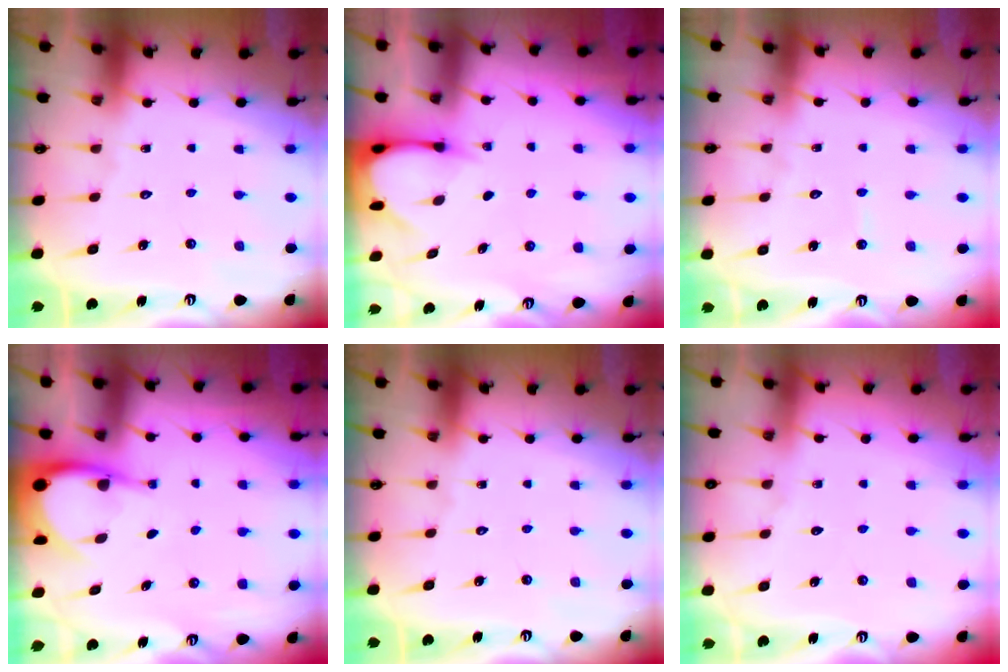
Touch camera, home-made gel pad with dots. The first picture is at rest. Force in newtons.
{"total": 3.7, "press": 3.7, "slide": 0.4}
{"total": 2.5, "press": 2.5, "slide": 0.2}
{"total": 5.2, "press": 5.2, "slide": 0.4}
{"total": 0.0}
{"total": 3.5, "press": 3.5, "slide": 0.5}